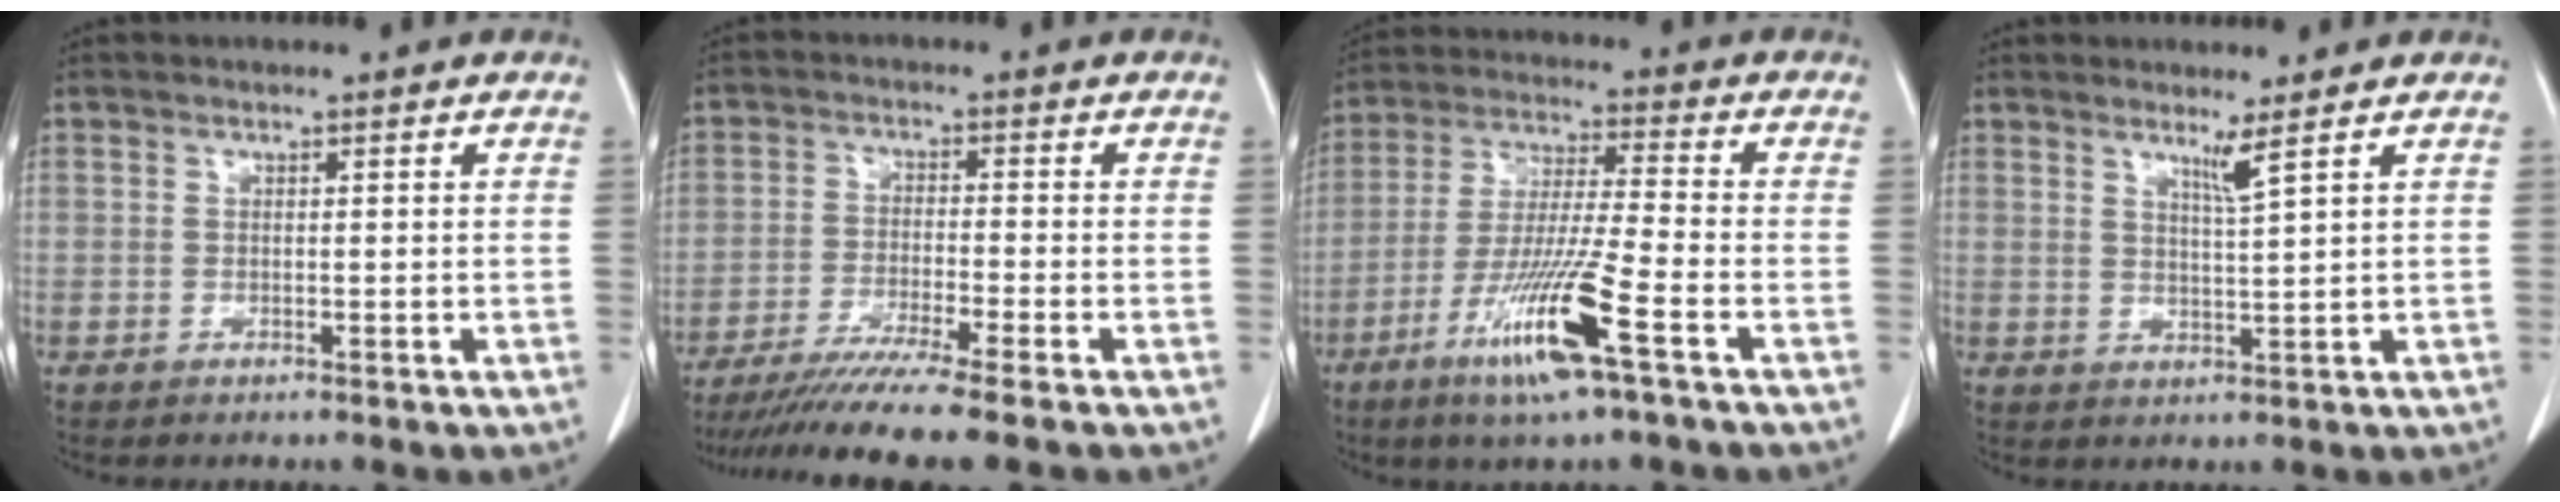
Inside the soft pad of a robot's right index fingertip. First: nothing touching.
{"total": 10.3, "force": [-8.5, -1.7, 5.5], "torque": [-0.076, -0.034, -0.138]}
{"total": 13.2, "force": [-6.5, -0.3, 11.5], "torque": [-0.231, -0.026, -0.122]}
{"total": 2.6, "force": [1.8, -1.0, 1.6], "torque": [-0.030, -0.018, 0.036]}